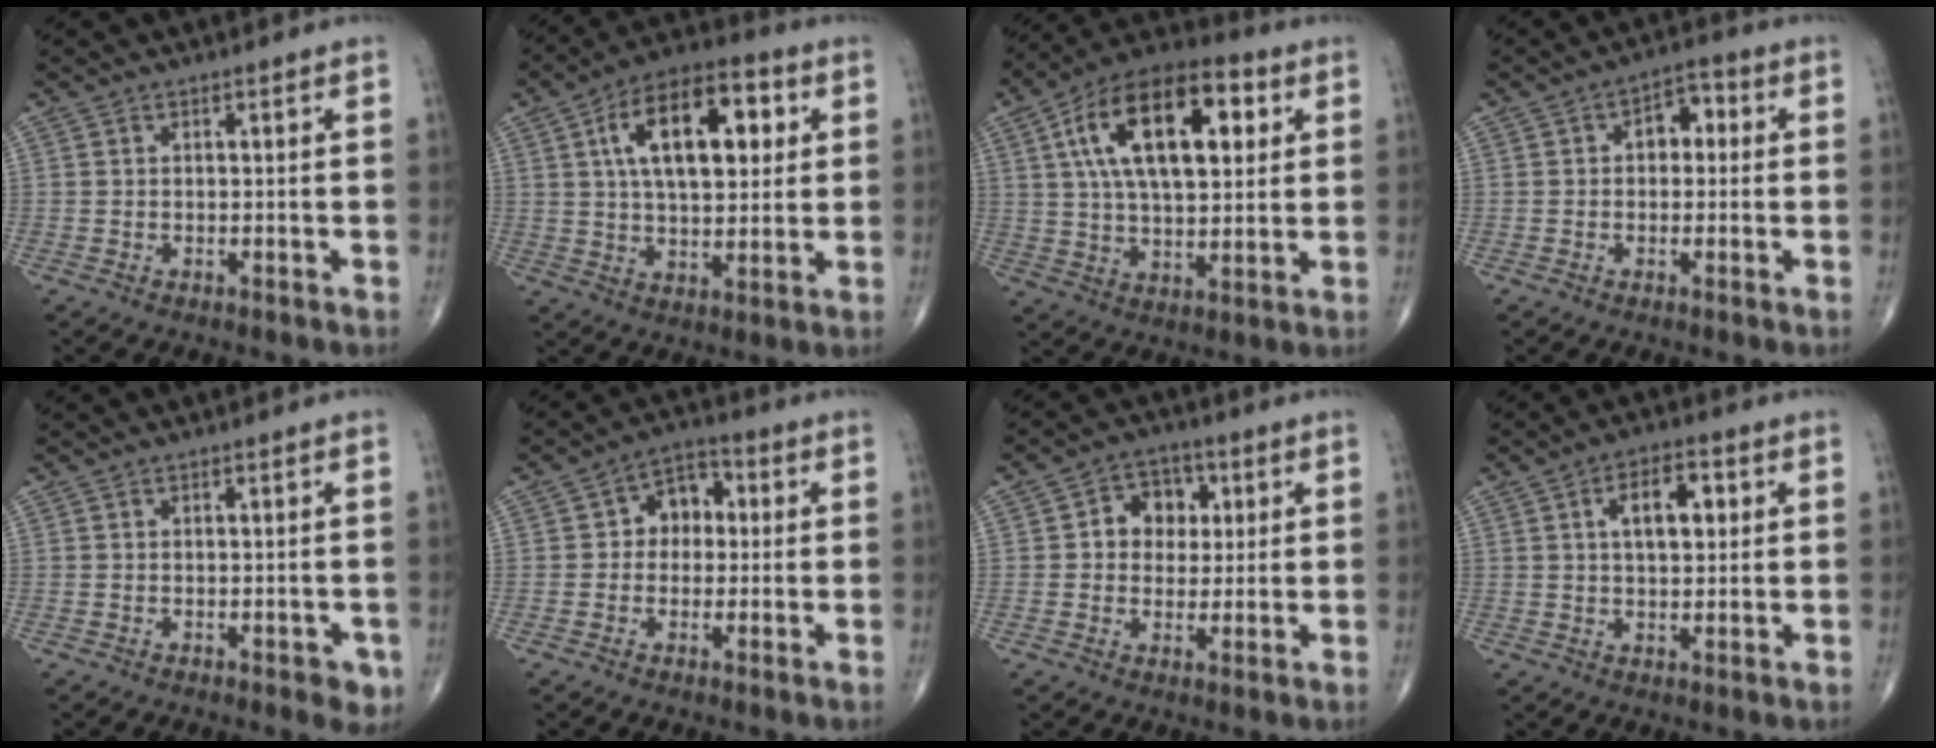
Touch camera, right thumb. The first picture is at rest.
{"total": 17.8, "force": [4.9, 9.0, 14.5], "torque": [-0.210, 0.009, 0.076]}
{"total": 21.3, "force": [6.2, 10.5, 17.5], "torque": [-0.277, 0.008, 0.095]}
{"total": 5.3, "force": [0.6, 3.6, 3.9], "torque": [-0.029, 0.020, -0.001]}
{"total": 3.2, "force": [-1.4, 1.4, 2.5], "torque": [-0.017, 0.003, -0.015]}
{"total": 7.0, "force": [0.5, 5.4, 4.5], "torque": [-0.032, 0.022, -0.004]}
{"total": 7.8, "force": [1.5, 6.4, 4.3], "torque": [-0.018, 0.007, 0.016]}
{"total": 7.7, "force": [2.0, 4.1, 6.3], "torque": [-0.083, 0.006, 0.029]}